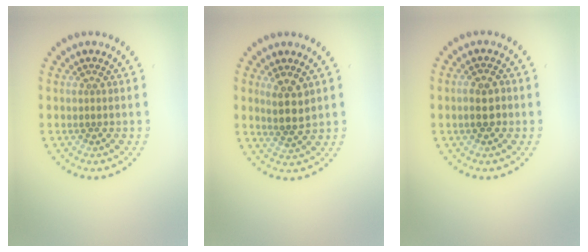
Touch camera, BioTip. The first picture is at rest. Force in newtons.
{"total": 2.6, "press": 2.3, "slide": 1.3}
{"total": 2.3, "press": 2.3, "slide": 0.4}